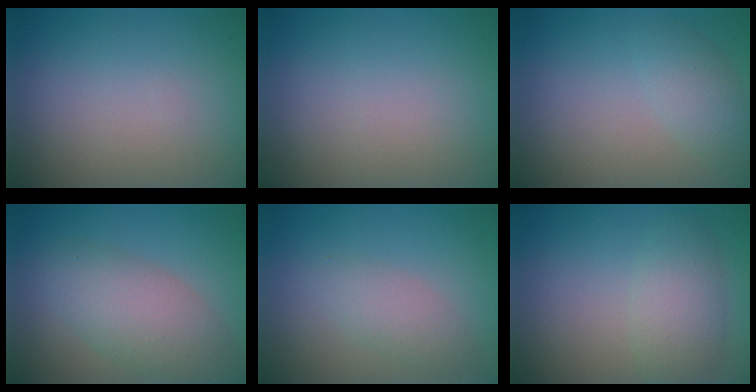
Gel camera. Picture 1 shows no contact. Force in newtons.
{"total": 0.0}
{"total": 2.1, "press": 2.1, "slide": 0.0}
{"total": 4.9, "press": 4.9, "slide": 0.5}
{"total": 2.0, "press": 2.0, "slide": 0.1}
{"total": 3.2, "press": 3.2, "slide": 0.2}